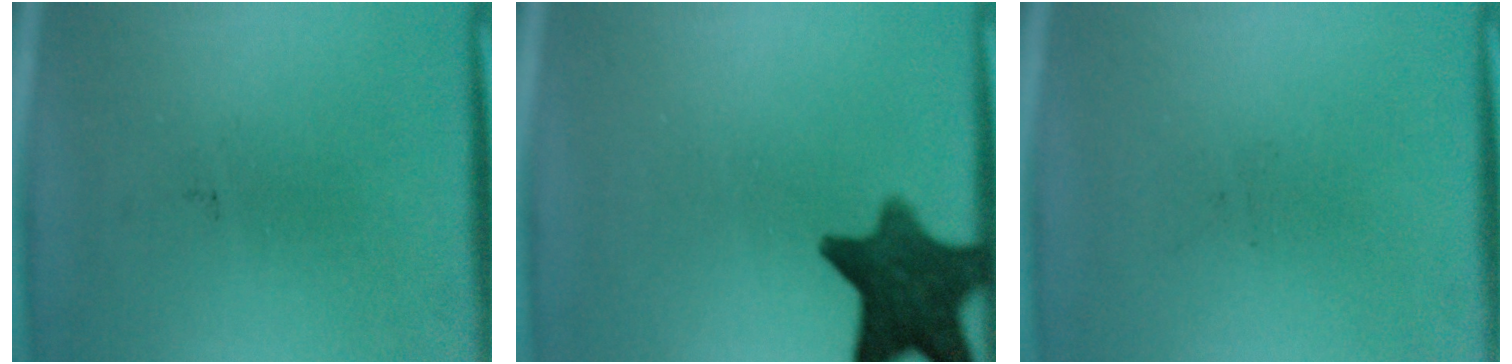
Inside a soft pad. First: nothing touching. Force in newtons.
{"total": 11.2}
{"total": 0.0}